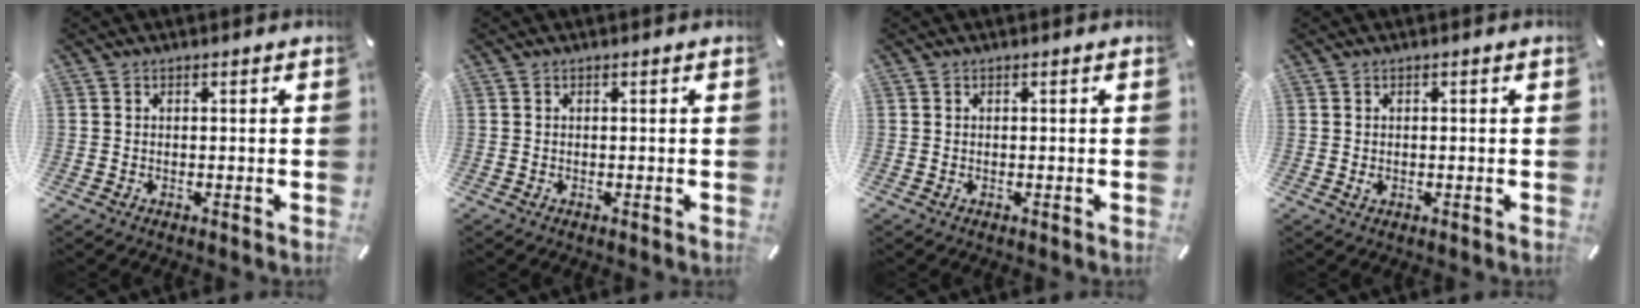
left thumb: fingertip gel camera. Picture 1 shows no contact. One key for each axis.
{"total": 0.0}
{"total": 0.0}
{"total": 0.9, "fx": -0.1, "fy": 0.6, "fz": 0.6, "tx": -0.012, "ty": 0.001, "tz": -0.001}